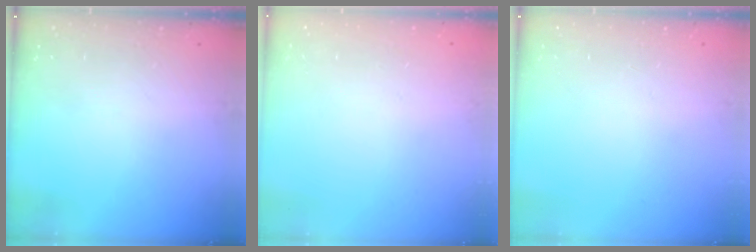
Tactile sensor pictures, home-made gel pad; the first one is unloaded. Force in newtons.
{"total": 0.0}
{"total": 0.0}